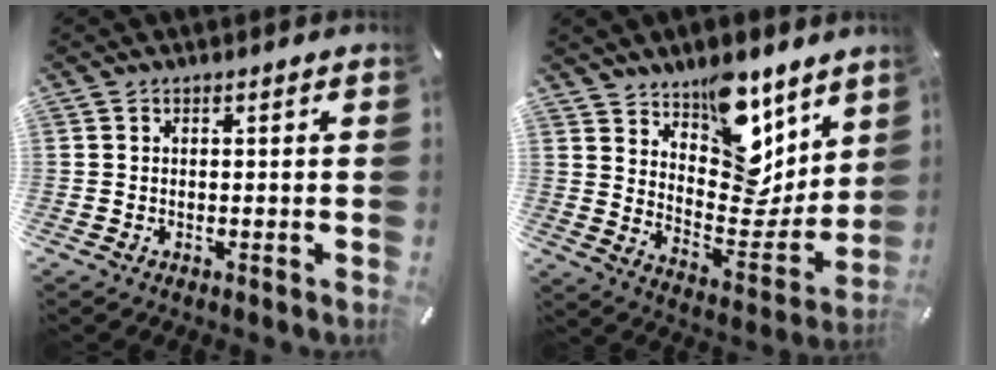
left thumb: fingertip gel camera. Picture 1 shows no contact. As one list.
[{"total": 14.6, "force": [11.5, 7.4, 5.0], "torque": [-0.046, -0.120, 0.207]}]